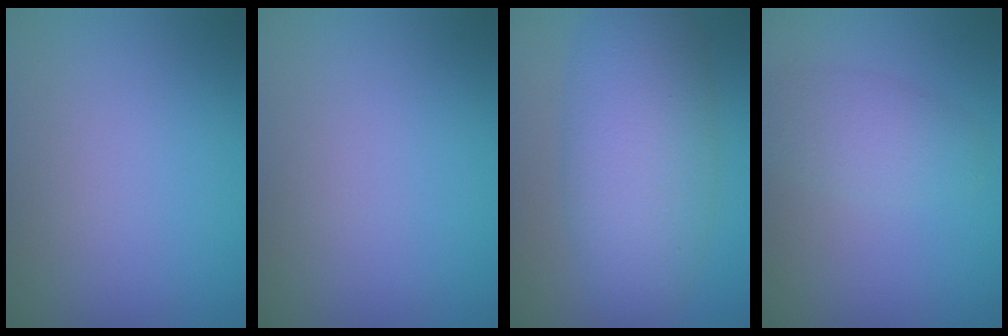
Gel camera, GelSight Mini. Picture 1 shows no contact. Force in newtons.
{"total": 0.0}
{"total": 7.9, "press": 7.9, "slide": 0.1}
{"total": 3.0, "press": 3.0, "slide": 0.1}